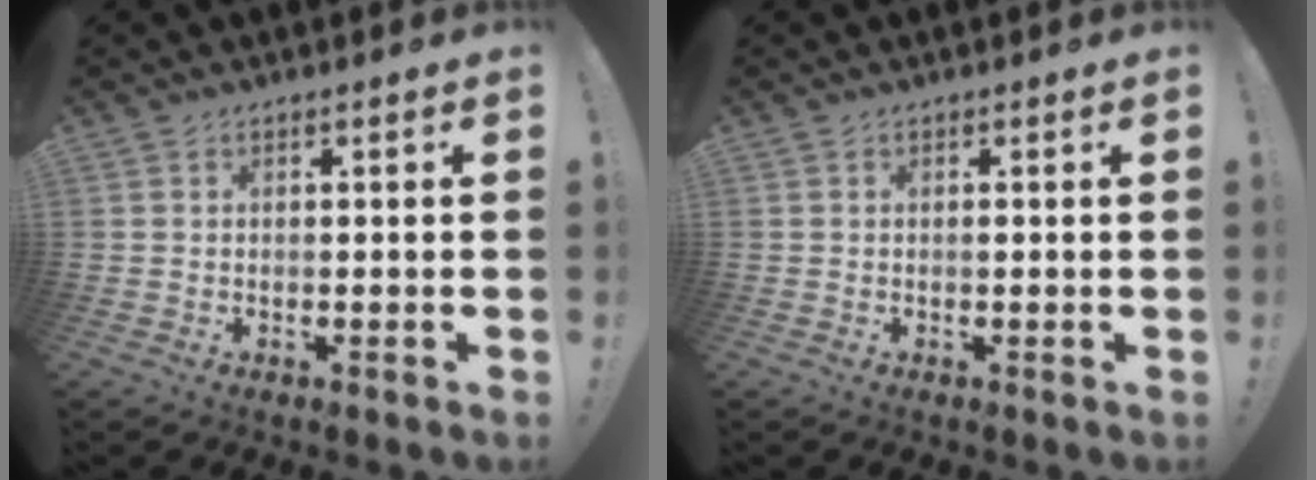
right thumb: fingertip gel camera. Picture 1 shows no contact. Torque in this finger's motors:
{"motor_torque": [-0.01, -0.02, -0.05, -0.01, 0.10]}